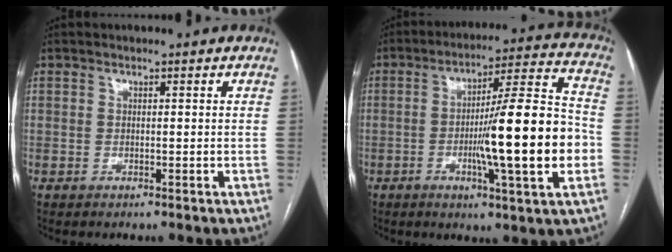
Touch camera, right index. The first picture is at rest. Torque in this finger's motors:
{"motor_torque": [2.14, 0.00, 1.05, 0.21]}